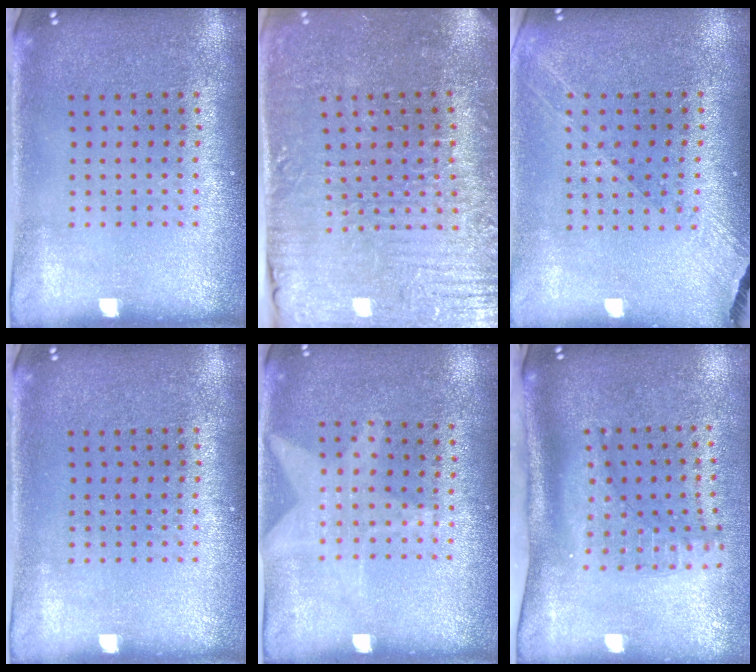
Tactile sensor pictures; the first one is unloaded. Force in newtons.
{"total": 4.0, "press": 3.9, "slide": 0.6}
{"total": 1.3, "press": 1.2, "slide": 0.5}
{"total": 0.0}
{"total": 1.3, "press": 0.9, "slide": 0.9}
{"total": 2.3, "press": 1.6, "slide": 1.6}